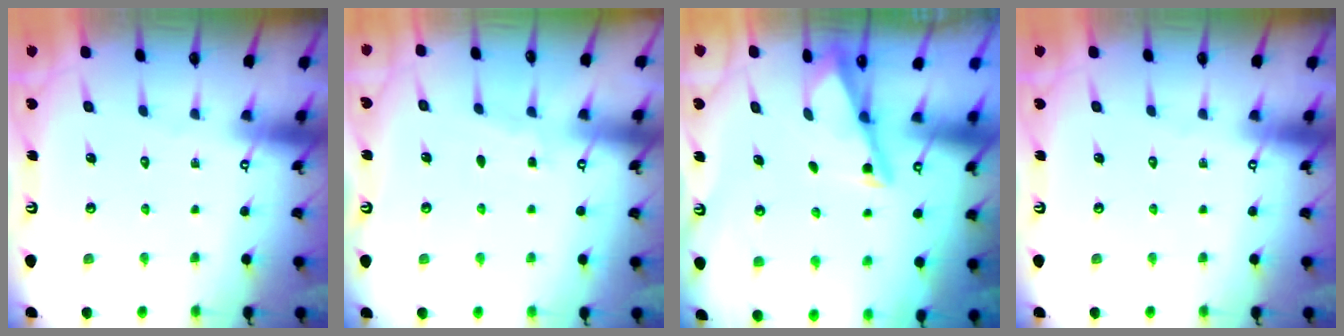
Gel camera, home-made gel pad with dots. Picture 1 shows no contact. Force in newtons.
{"total": 4.1, "press": 4.1, "slide": 0.5}
{"total": 2.9, "press": 2.9, "slide": 0.3}
{"total": 0.0}